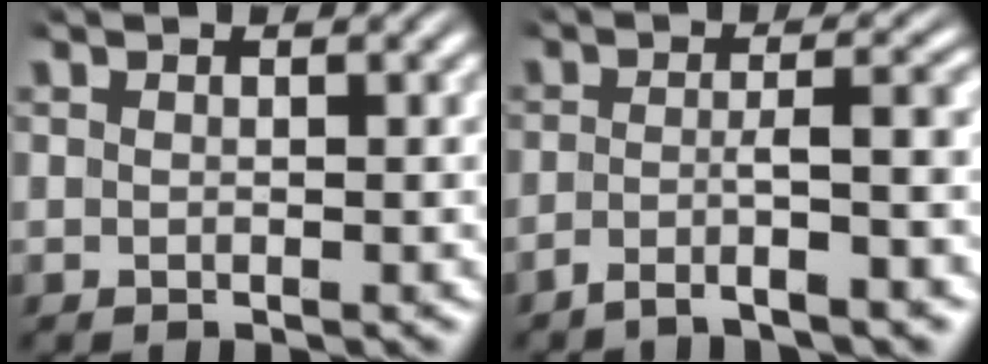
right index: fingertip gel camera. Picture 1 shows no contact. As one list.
[{"total": 3.9, "force": [-2.7, 0.1, 2.8], "torque": [-0.039, -0.010, -0.038]}]